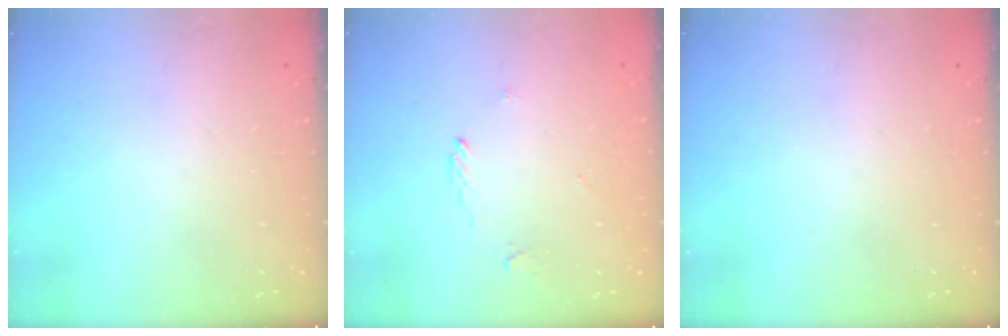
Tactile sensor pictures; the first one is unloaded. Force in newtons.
{"total": 2.0, "press": 2.0, "slide": 0.2}
{"total": 0.0}